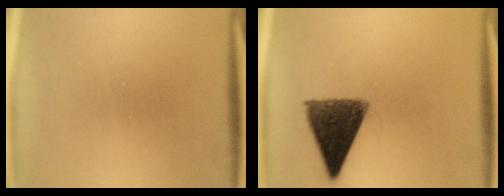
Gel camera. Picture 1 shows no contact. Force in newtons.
{"total": 11.7}